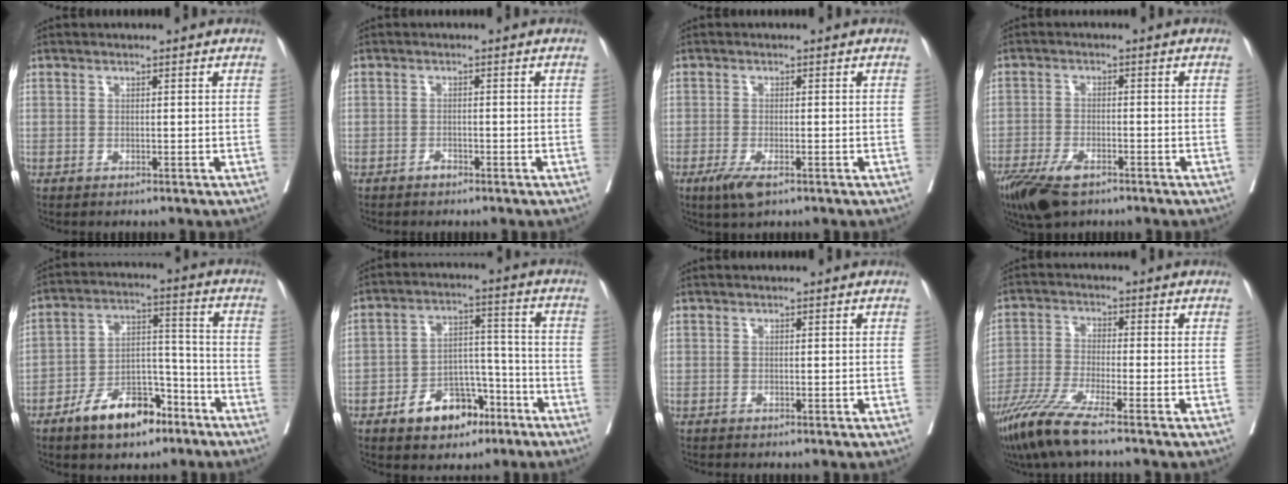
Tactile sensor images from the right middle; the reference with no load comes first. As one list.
[{"total": 0.9, "force": [-0.8, 0.4, 0.2], "torque": [-0.002, 0.002, -0.015]}, {"total": 3.7, "force": [-2.1, 1.0, 2.8], "torque": [-0.055, -0.006, -0.036]}, {"total": 7.6, "force": [-5.3, 2.9, 4.7], "torque": [-0.086, -0.012, -0.095]}, {"total": 11.0, "force": [-7.3, 5.1, 6.4], "torque": [-0.108, 0.018, -0.125]}, {"total": 9.5, "force": [-5.7, 5.5, 5.2], "torque": [-0.073, 0.023, -0.088]}, {"total": 0.0}, {"total": 8.0, "force": [-5.9, -0.1, 5.5], "torque": [-0.116, -0.029, -0.120]}]